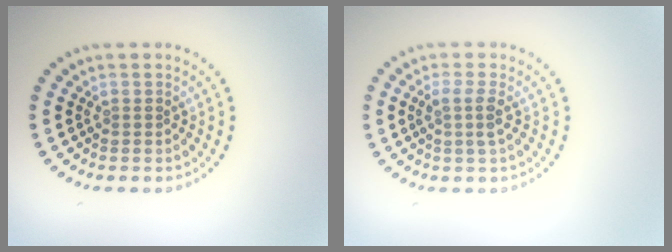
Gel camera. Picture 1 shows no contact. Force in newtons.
{"total": 1.9, "press": 1.6, "slide": 1.0}